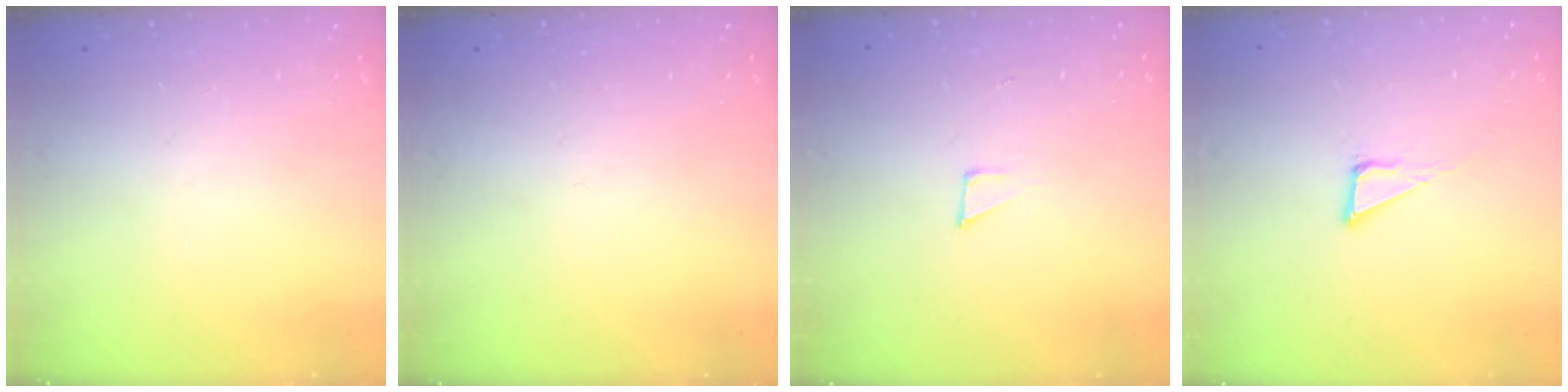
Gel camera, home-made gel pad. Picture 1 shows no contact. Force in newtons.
{"total": 0.0}
{"total": 4.3, "press": 4.2, "slide": 0.3}
{"total": 3.9, "press": 3.9, "slide": 0.2}